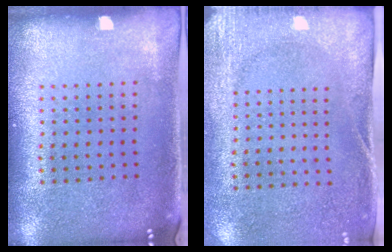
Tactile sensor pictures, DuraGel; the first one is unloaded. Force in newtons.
{"total": 2.7, "press": 2.1, "slide": 1.7}